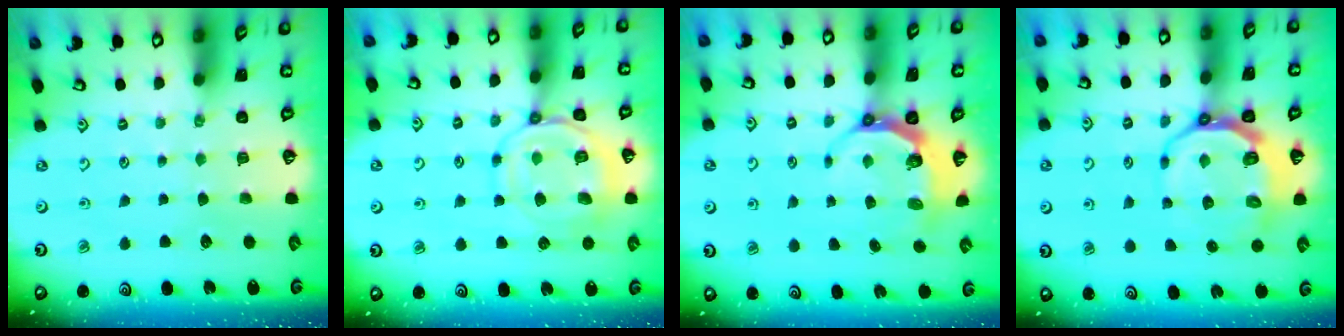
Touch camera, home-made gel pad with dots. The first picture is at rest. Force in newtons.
{"total": 11.1, "press": 11.1, "slide": 1.1}
{"total": 6.7, "press": 6.0, "slide": 3.2}
{"total": 9.7, "press": 9.0, "slide": 3.8}